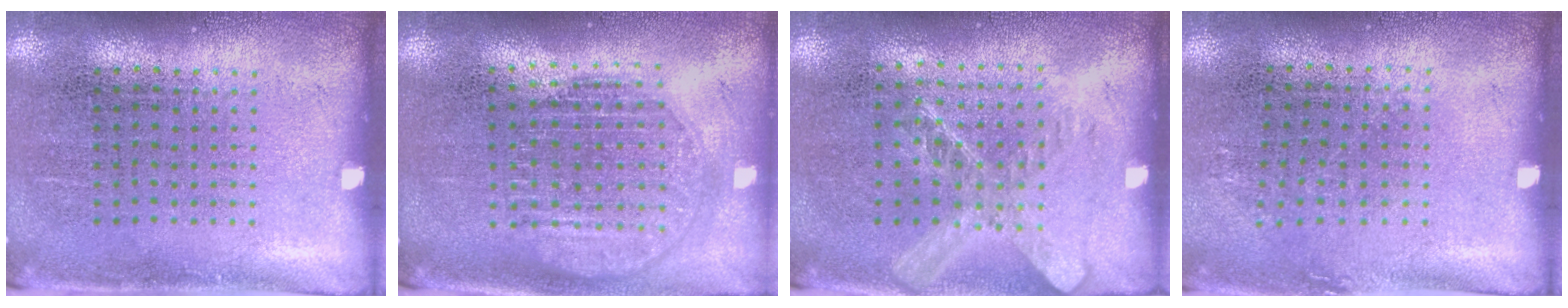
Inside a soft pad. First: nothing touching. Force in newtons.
{"total": 1.8, "press": 1.5, "slide": 1.0}
{"total": 1.5, "press": 1.3, "slide": 0.7}
{"total": 0.8, "press": 0.6, "slide": 0.5}